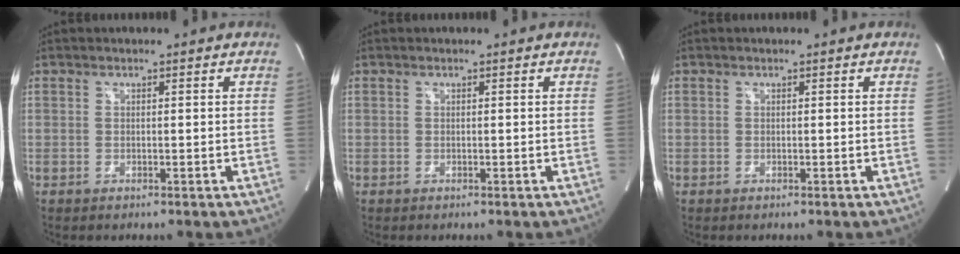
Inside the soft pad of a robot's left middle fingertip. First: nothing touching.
{"total": 0.0}
{"total": 0.0}